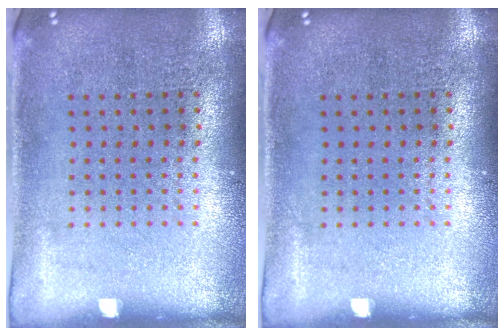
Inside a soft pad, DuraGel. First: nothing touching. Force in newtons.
{"total": 0.0}